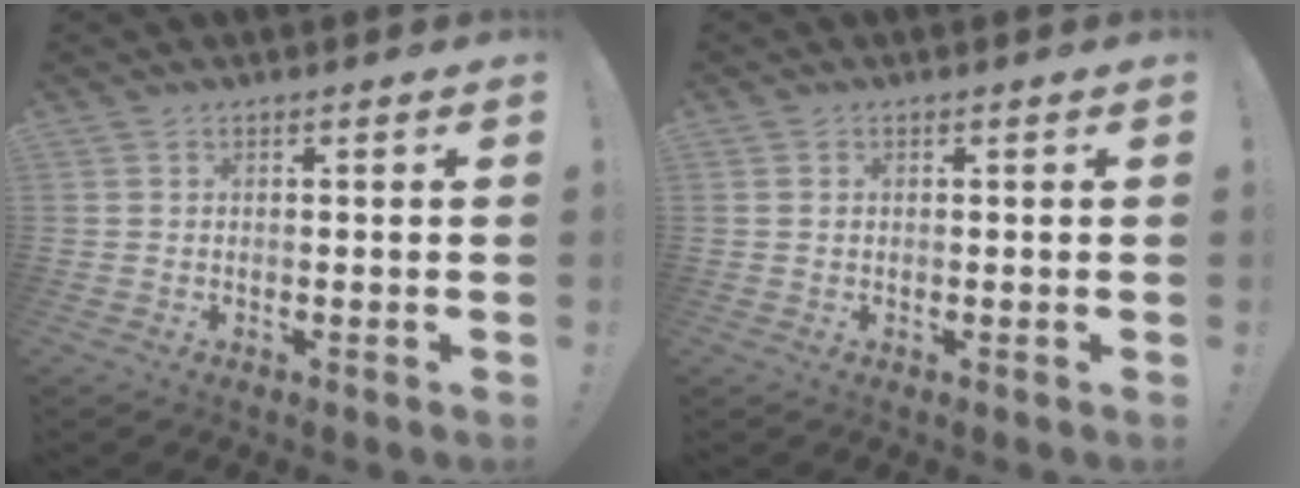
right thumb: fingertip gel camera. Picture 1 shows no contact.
{"total": 0.5, "force": [0.0, 0.5, 0.0], "torque": [-0.009, 0.005, 0.002]}